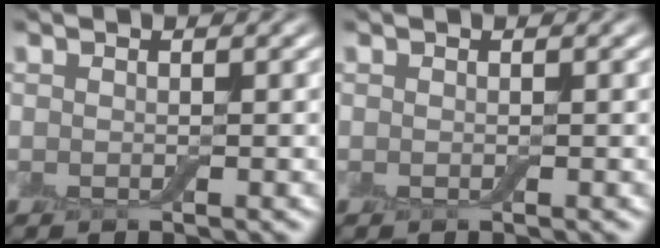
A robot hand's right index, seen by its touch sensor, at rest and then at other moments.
{"total": 0.0}